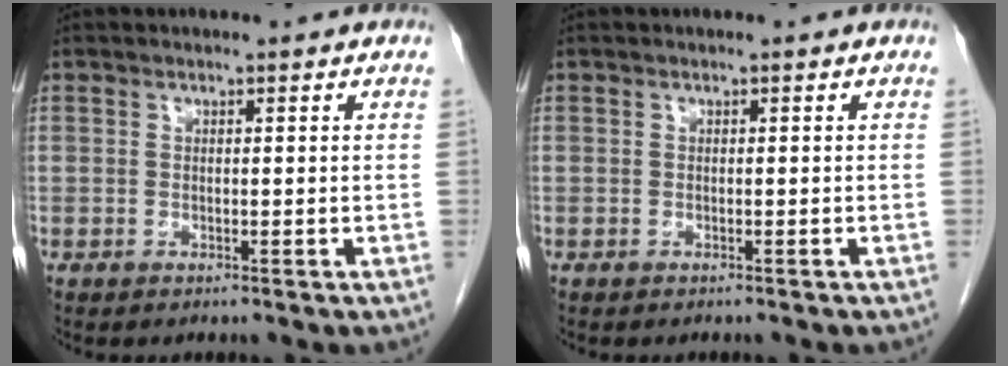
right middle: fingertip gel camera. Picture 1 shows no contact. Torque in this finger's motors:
{"motor_torque": [0.08, -0.02, 0.00, 0.00]}